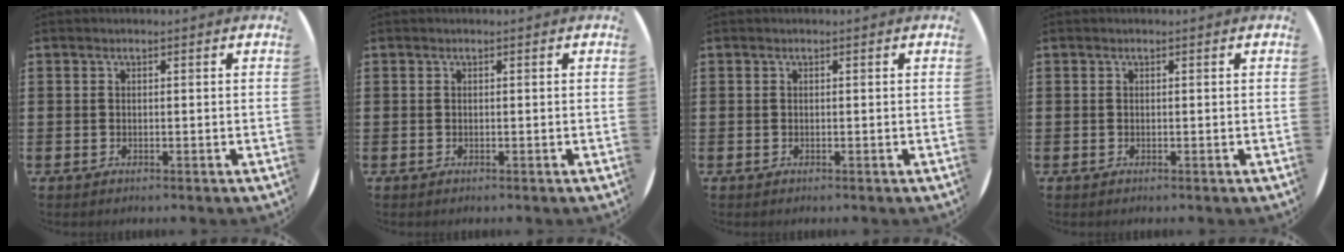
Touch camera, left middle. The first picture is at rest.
{"total": 0.0}
{"total": 0.0}
{"total": 0.0}